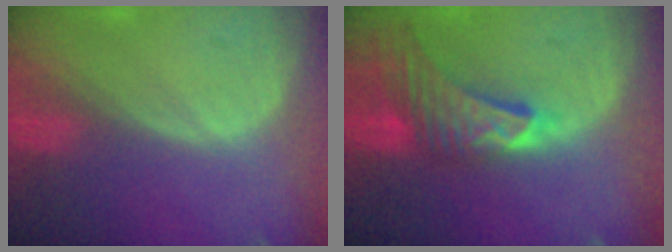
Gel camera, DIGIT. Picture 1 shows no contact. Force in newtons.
{"total": 9.2, "press": 8.3, "slide": 4.0}